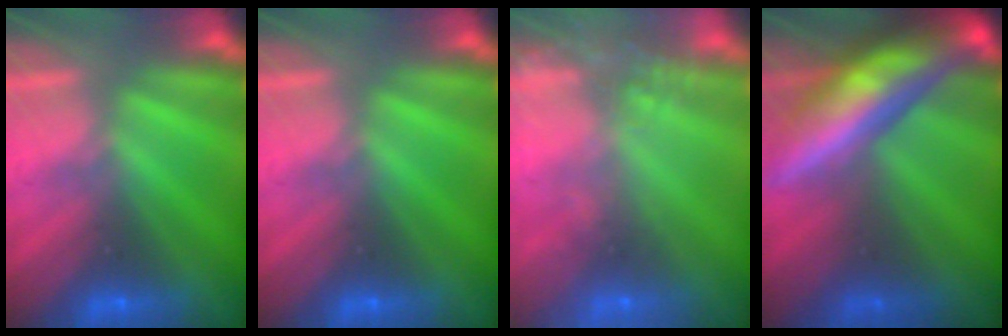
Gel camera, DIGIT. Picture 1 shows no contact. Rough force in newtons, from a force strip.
{"total": 0.0}
{"total": 5.8}
{"total": 6.8}